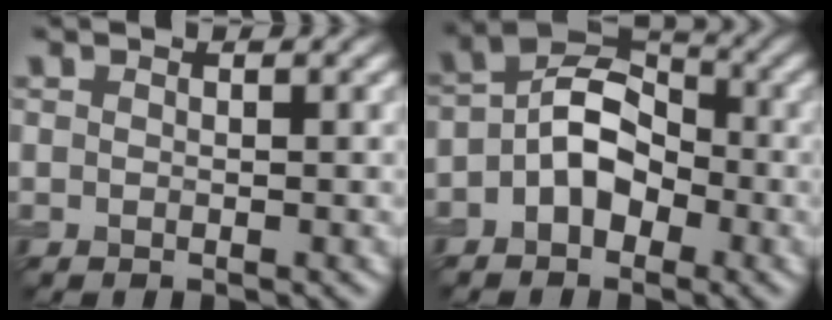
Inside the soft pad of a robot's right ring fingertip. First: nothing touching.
{"total": 5.4, "force": [-1.4, 3.5, 3.7], "torque": [-0.060, 0.015, -0.033]}